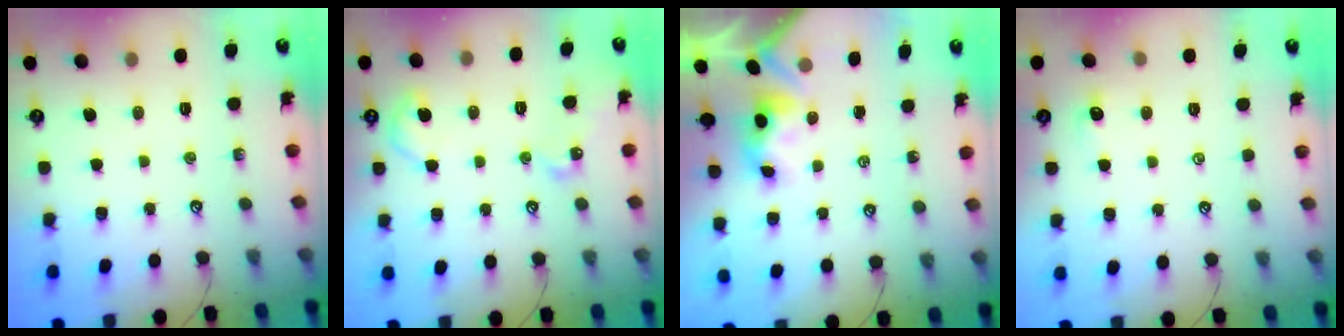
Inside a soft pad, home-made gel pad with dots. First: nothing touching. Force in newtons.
{"total": 8.5, "press": 8.5, "slide": 0.4}
{"total": 3.0, "press": 2.9, "slide": 0.6}
{"total": 1.6, "press": 1.6, "slide": 0.4}